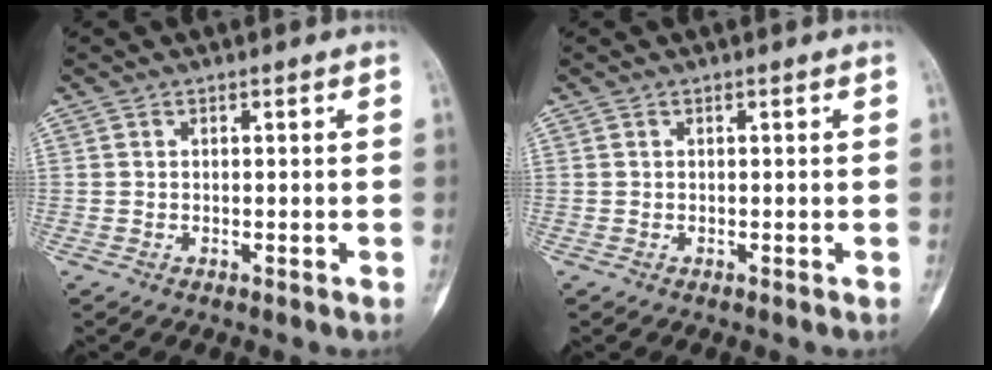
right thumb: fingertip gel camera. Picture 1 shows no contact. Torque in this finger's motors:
{"motor_torque": [0.00, 0.00, 0.06, -0.06, 0.00]}